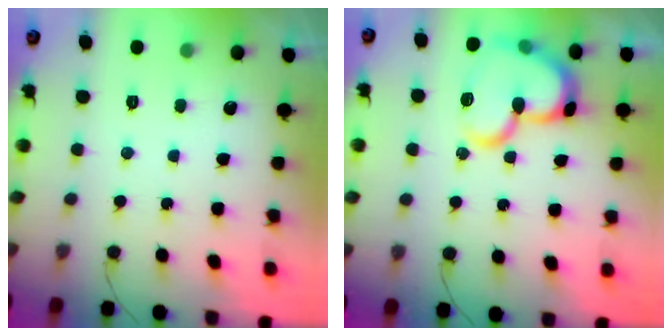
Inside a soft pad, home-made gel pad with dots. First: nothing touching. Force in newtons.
{"total": 18.3, "press": 18.2, "slide": 2.0}